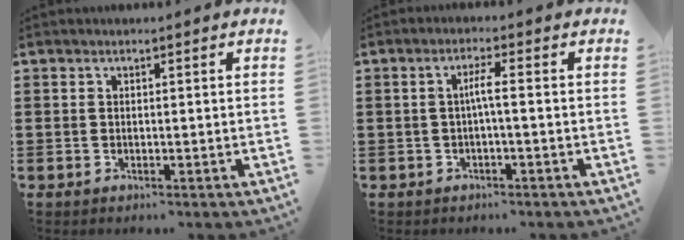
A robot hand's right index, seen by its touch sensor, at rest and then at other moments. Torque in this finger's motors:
{"motor_torque": [0.88, 0.61, 0.13, 0.03]}